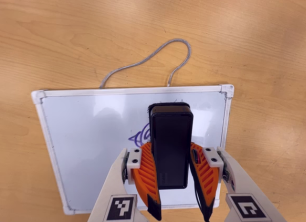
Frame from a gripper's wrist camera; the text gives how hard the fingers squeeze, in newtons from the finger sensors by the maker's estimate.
{"total": 10.0, "left": 8.4, "right": 11.6}